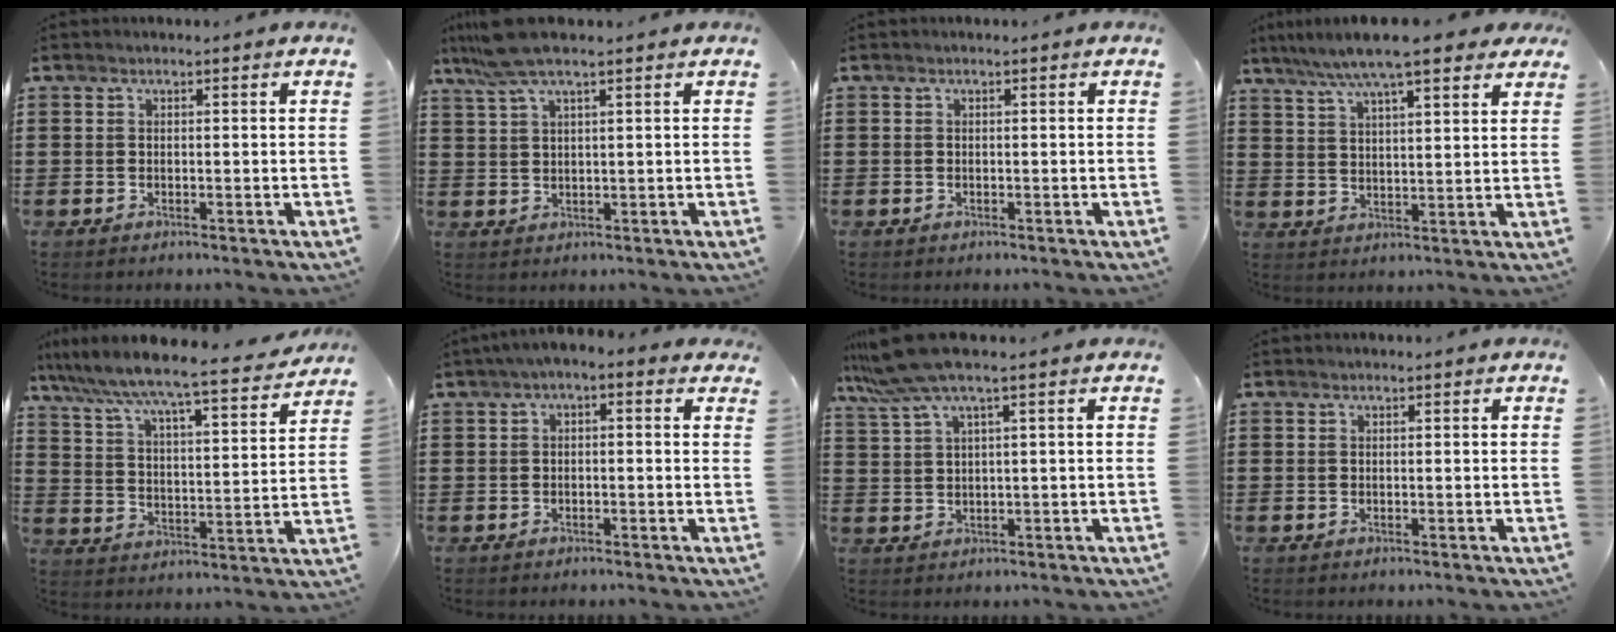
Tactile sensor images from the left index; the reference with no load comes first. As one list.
[{"total": 5.6, "force": [3.9, 0.6, 3.9], "torque": [-0.087, 0.005, 0.071]}, {"total": 0.5, "force": [-0.3, 0.4, -0.1], "torque": [0.001, 0.004, -0.007]}, {"total": 8.5, "force": [6.9, 1.1, 5.0], "torque": [-0.117, -0.011, 0.121]}, {"total": 6.1, "force": [5.8, -0.6, 1.9], "torque": [-0.067, -0.050, 0.089]}, {"total": 1.7, "force": [-1.1, 0.6, 1.2], "torque": [-0.030, 0.001, -0.027]}, {"total": 5.6, "force": [3.2, 0.1, 4.5], "torque": [-0.113, -0.010, 0.053]}, {"total": 0.0}]